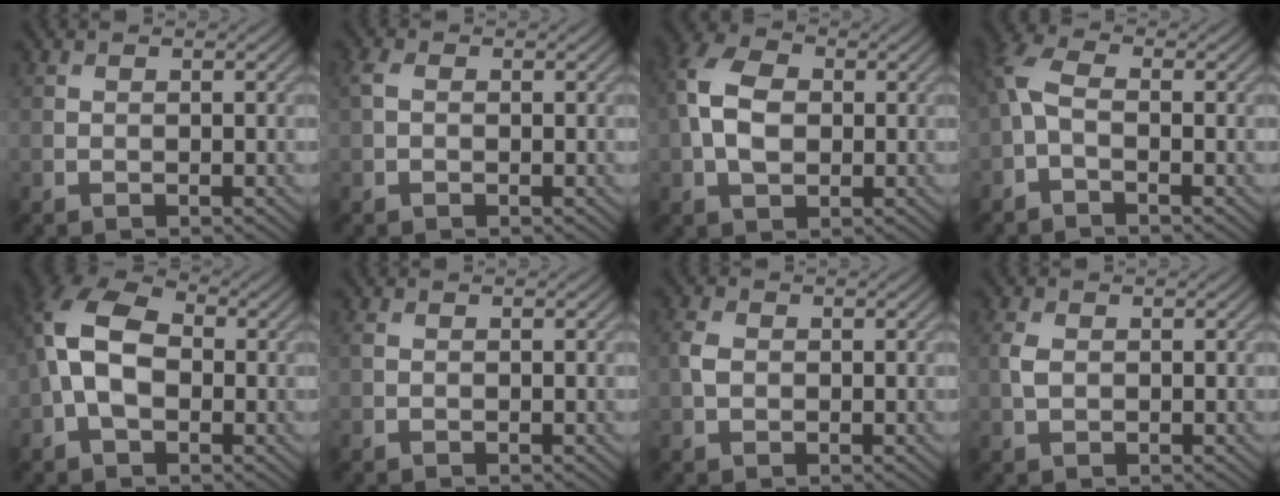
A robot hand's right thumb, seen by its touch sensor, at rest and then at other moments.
{"total": 1.8, "force": [0.2, 1.2, 1.3], "torque": [-0.034, 0.004, -0.001]}
{"total": 8.2, "force": [0.5, 5.6, 6.0], "torque": [-0.159, 0.007, 0.002]}
{"total": 4.3, "force": [-0.8, 2.1, 3.6], "torque": [-0.098, 0.010, -0.028]}
{"total": 10.2, "force": [0.1, 6.5, 7.8], "torque": [-0.184, 0.017, -0.012]}
{"total": 0.6, "force": [0.1, 0.4, 0.5], "torque": [-0.016, 0.002, 0.000]}
{"total": 2.1, "force": [0.0, 1.6, 1.3], "torque": [-0.035, 0.001, -0.003]}
{"total": 2.0, "force": [0.2, 1.3, 1.5], "torque": [-0.042, 0.002, 0.003]}